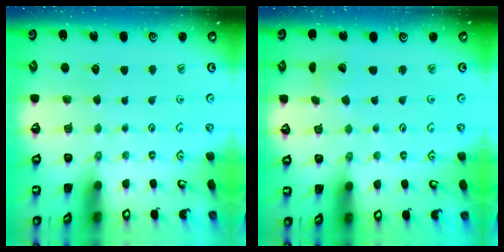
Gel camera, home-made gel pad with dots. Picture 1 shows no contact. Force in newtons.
{"total": 1.7, "press": 1.7, "slide": 0.3}